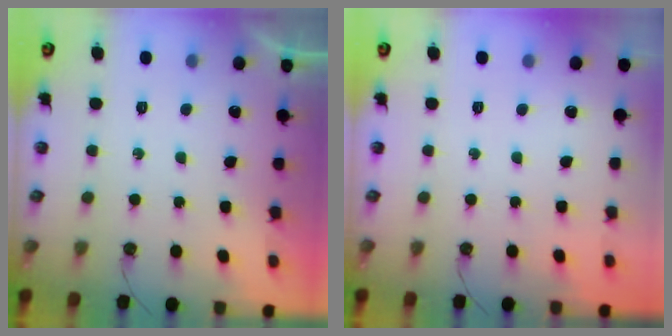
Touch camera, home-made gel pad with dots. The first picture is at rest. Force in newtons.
{"total": 0.0}